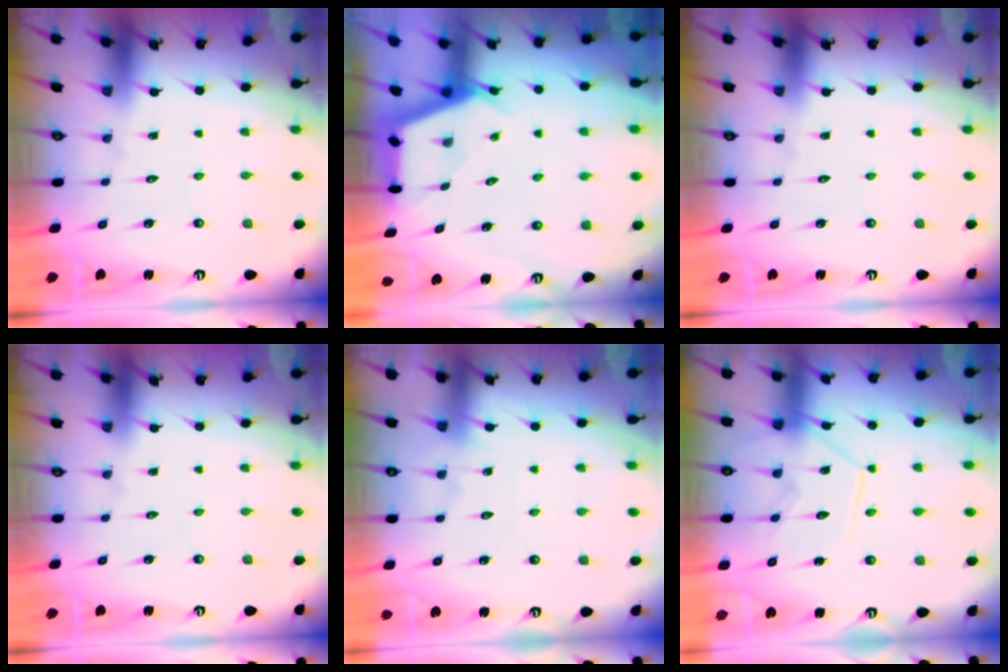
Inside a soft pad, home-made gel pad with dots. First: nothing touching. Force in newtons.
{"total": 2.6, "press": 2.6, "slide": 0.4}
{"total": 0.0}
{"total": 0.0}
{"total": 4.7, "press": 4.6, "slide": 0.6}
{"total": 12.7, "press": 12.6, "slide": 1.6}